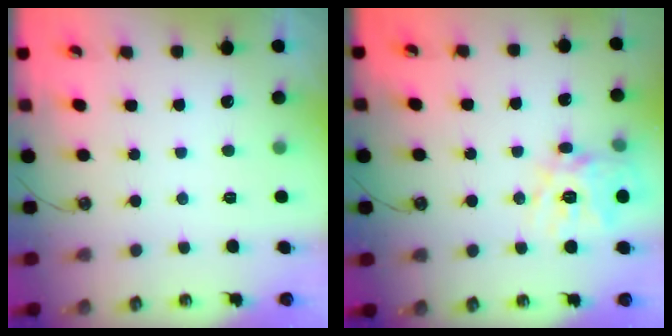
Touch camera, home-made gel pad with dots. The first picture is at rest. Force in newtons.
{"total": 15.2, "press": 15.1, "slide": 1.5}